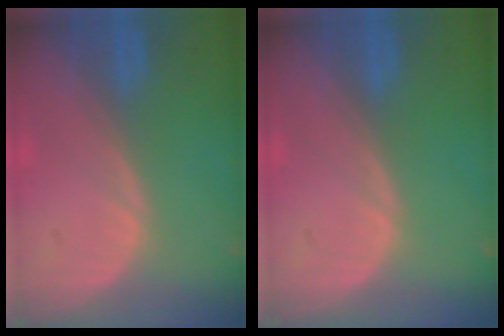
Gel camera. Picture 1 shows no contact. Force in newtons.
{"total": 0.0}